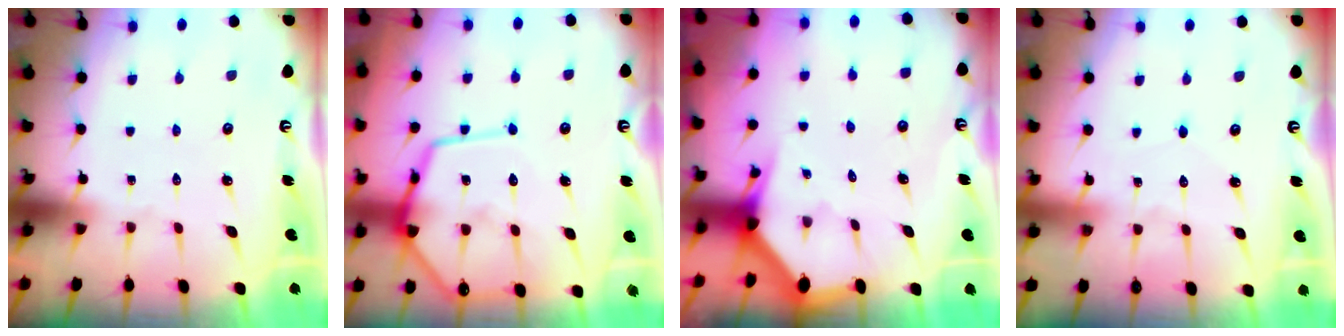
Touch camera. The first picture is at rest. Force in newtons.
{"total": 15.5, "press": 15.4, "slide": 1.3}
{"total": 2.8, "press": 2.8, "slide": 0.2}
{"total": 3.0, "press": 3.0, "slide": 0.3}